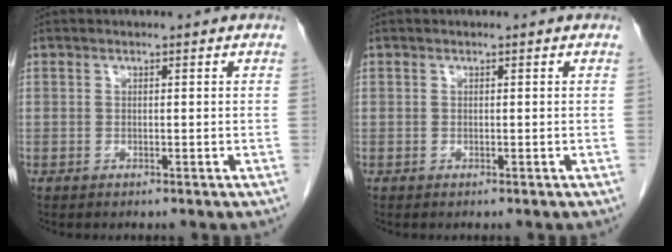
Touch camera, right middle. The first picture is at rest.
{"total": 0.0}